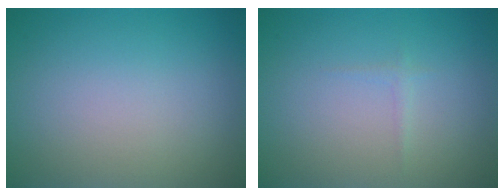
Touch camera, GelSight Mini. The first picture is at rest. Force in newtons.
{"total": 0.6, "press": 0.6, "slide": 0.0}